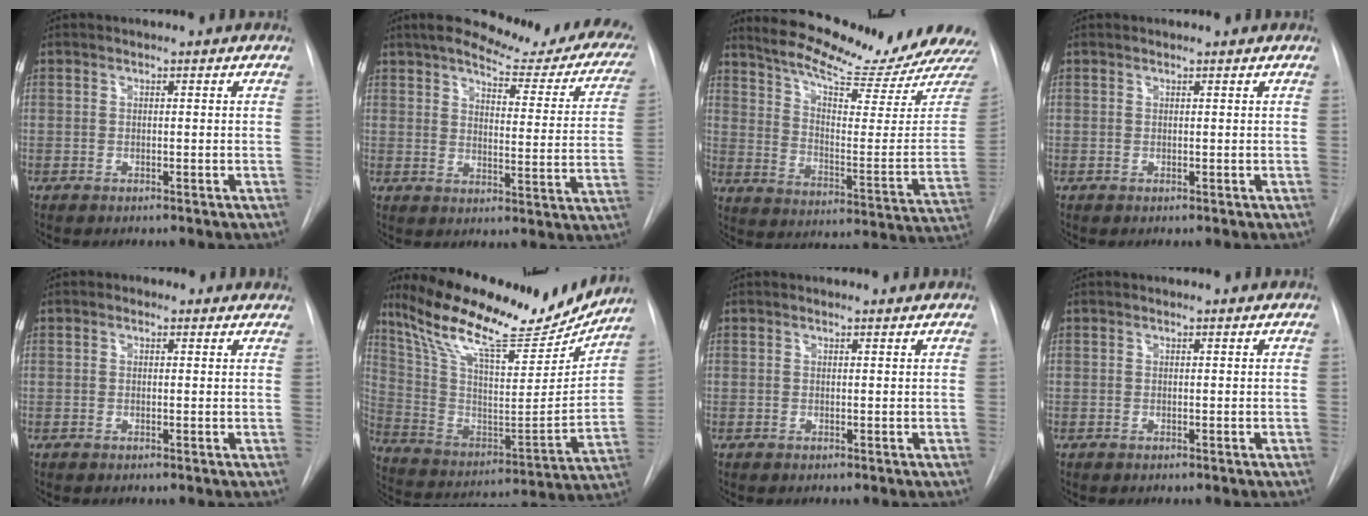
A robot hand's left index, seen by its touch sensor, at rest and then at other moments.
{"total": 20.8, "force": [17.4, 5.0, 10.4], "torque": [-0.126, -0.030, 0.198]}
{"total": 20.9, "force": [19.3, 0.8, 7.8], "torque": [-0.125, -0.082, 0.264]}
{"total": 0.5, "force": [0.5, 0.0, 0.1], "torque": [-0.008, -0.002, 0.006]}
{"total": 2.2, "force": [1.5, 1.4, 0.7], "torque": [-0.005, 0.010, 0.013]}
{"total": 25.6, "force": [21.5, 5.6, 12.8], "torque": [-0.227, -0.013, 0.335]}
{"total": 1.3, "force": [1.3, 0.1, 0.1], "torque": [-0.011, 0.004, 0.016]}
{"total": 0.5, "force": [0.5, 0.0, 0.0], "torque": [-0.005, 0.000, 0.006]}